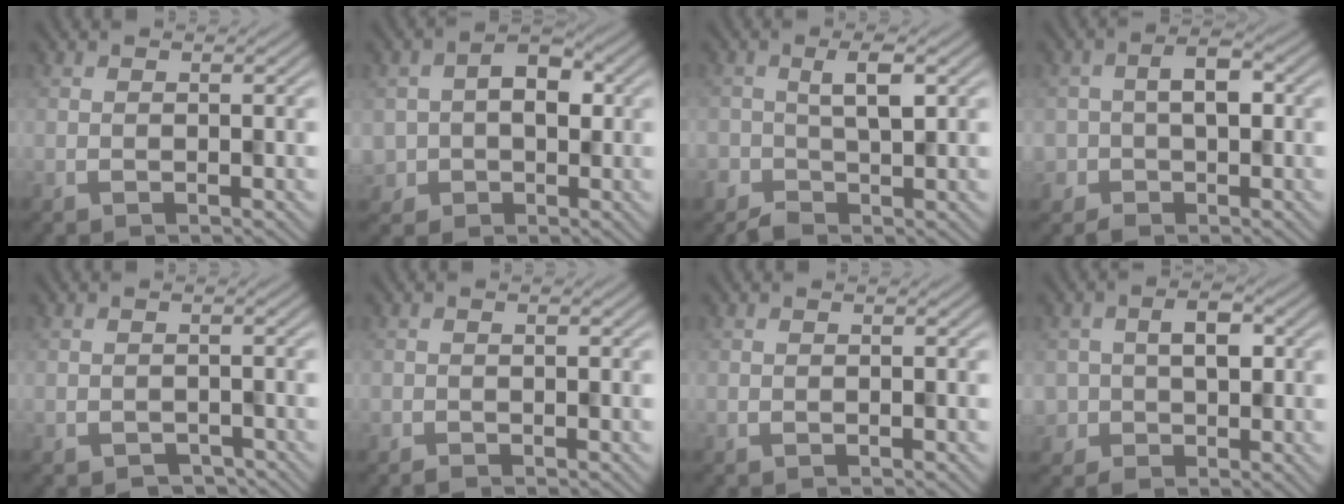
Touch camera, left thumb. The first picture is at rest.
{"total": 5.1, "force": [0.1, 4.3, 2.8], "torque": [-0.049, -0.002, -0.001]}
{"total": 2.4, "force": [-0.5, 1.3, 1.9], "torque": [-0.036, 0.001, -0.010]}
{"total": 3.7, "force": [-0.8, 2.9, 2.2], "torque": [-0.031, 0.007, -0.020]}
{"total": 1.9, "force": [-1.5, 1.0, 0.5], "torque": [-0.005, -0.004, -0.019]}
{"total": 0.6, "force": [-0.5, 0.2, 0.1], "torque": [-0.004, -0.002, -0.010]}
{"total": 0.0}
{"total": 3.9, "force": [0.1, 3.0, 2.5], "torque": [-0.035, 0.005, -0.001]}